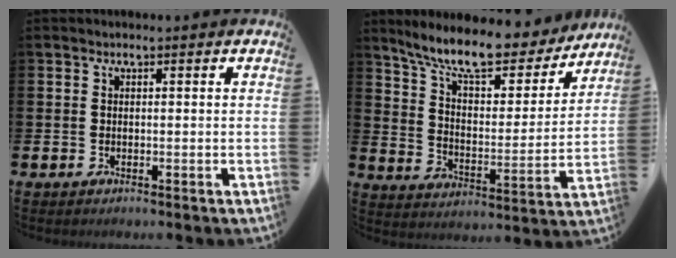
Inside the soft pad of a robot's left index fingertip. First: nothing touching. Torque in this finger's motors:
{"motor_torque": [1.12, -1.02, 0.36, 0.21]}